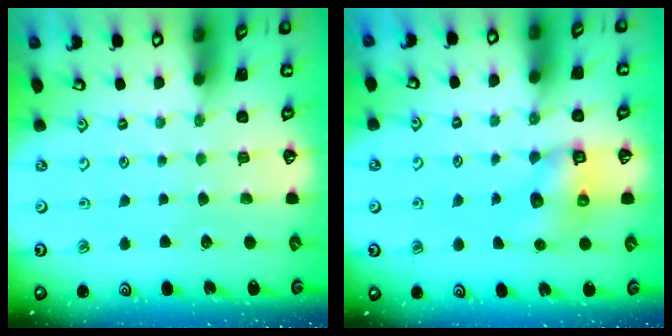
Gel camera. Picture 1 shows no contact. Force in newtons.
{"total": 6.8, "press": 6.8, "slide": 0.9}